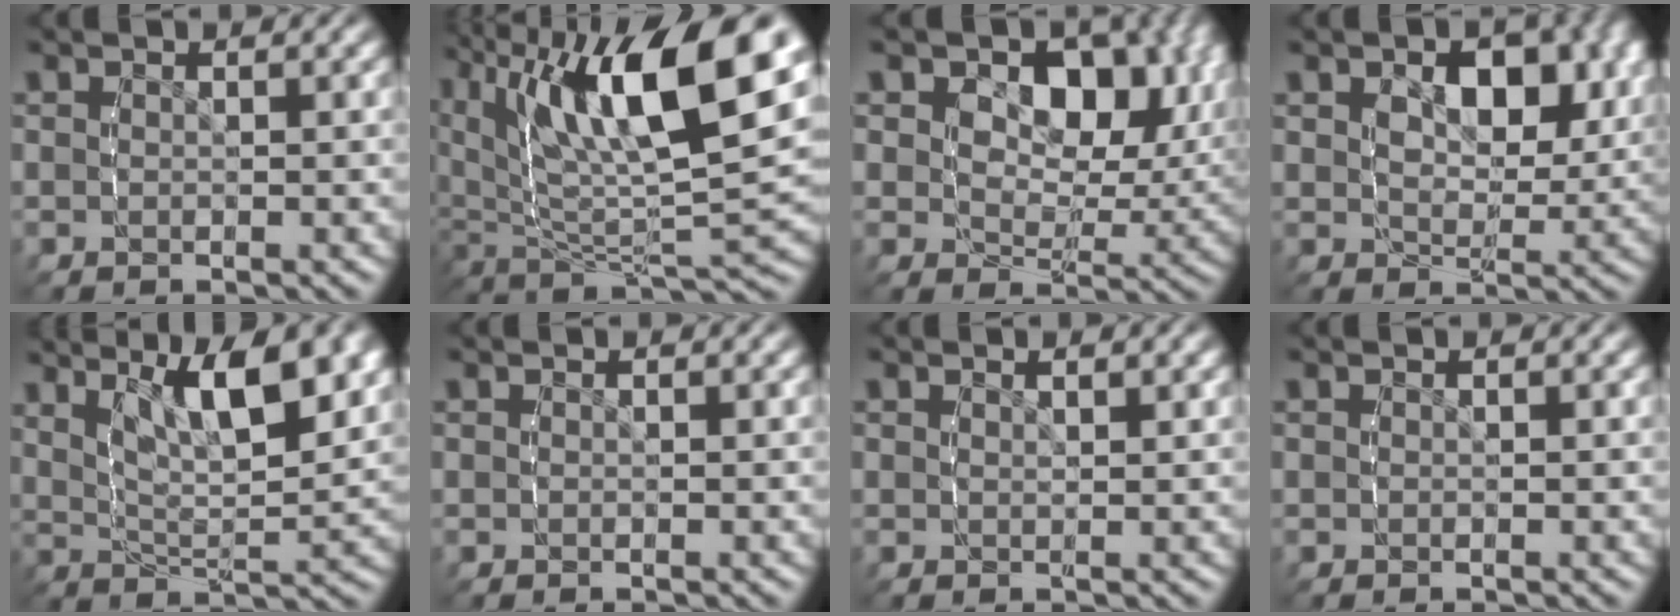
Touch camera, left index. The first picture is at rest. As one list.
[{"total": 12.6, "force": [3.0, 5.7, 10.8], "torque": [-0.198, -0.006, 0.048]}, {"total": 10.1, "force": [2.7, 7.1, 6.7], "torque": [-0.103, -0.005, 0.030]}, {"total": 4.2, "force": [1.2, 2.5, 3.2], "torque": [-0.062, -0.018, 0.022]}, {"total": 8.3, "force": [3.3, 3.8, 6.6], "torque": [-0.116, -0.005, 0.048]}, {"total": 0.0}, {"total": 0.5, "force": [0.4, 0.0, 0.3], "torque": [-0.005, -0.004, 0.007]}, {"total": 0.0}]